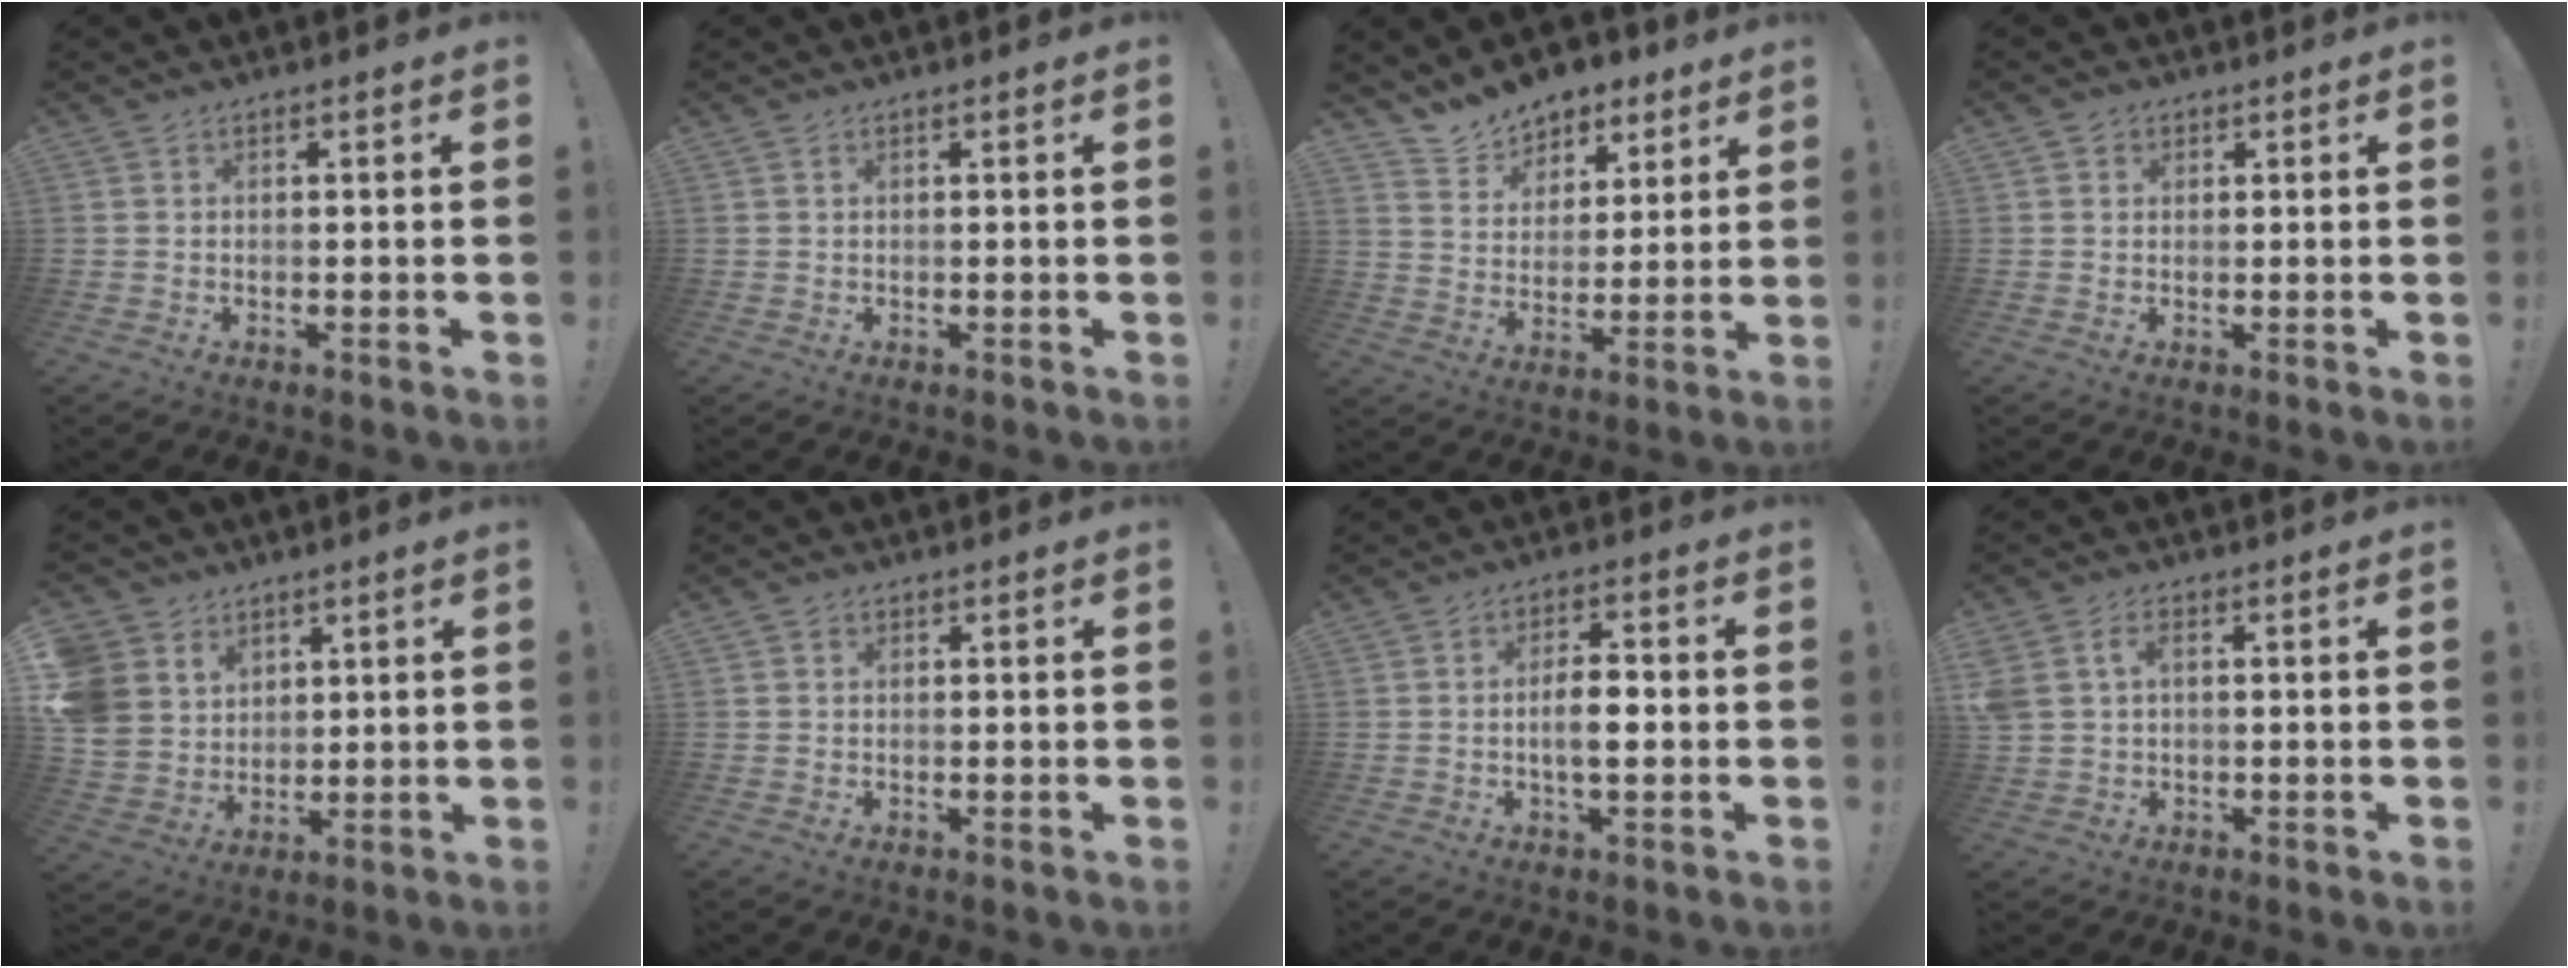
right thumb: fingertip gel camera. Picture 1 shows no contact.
{"total": 0.5, "force": [0.4, 0.2, 0.3], "torque": [0.000, -0.002, 0.006]}
{"total": 10.9, "force": [9.0, 5.9, 1.5], "torque": [-0.028, -0.070, 0.173]}
{"total": 1.6, "force": [0.7, 1.4, 0.3], "torque": [0.000, -0.002, 0.012]}
{"total": 9.5, "force": [4.1, 8.3, 2.5], "torque": [-0.047, -0.027, 0.088]}
{"total": 0.8, "force": [0.4, 0.7, 0.1], "torque": [0.006, -0.001, 0.006]}
{"total": 6.5, "force": [-1.0, 2.6, 5.9], "torque": [-0.096, 0.003, -0.021]}
{"total": 4.5, "force": [0.8, 3.0, 3.2], "torque": [-0.068, 0.003, 0.011]}